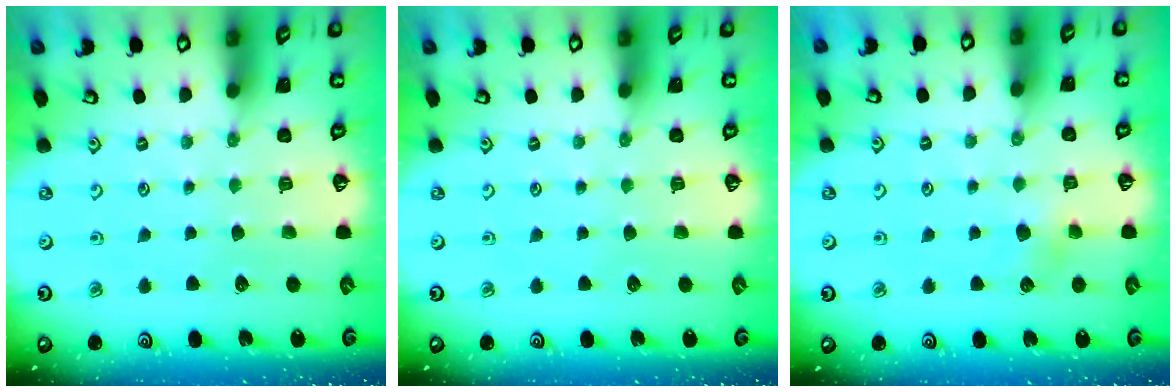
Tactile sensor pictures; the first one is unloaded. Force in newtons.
{"total": 0.0}
{"total": 4.5, "press": 4.5, "slide": 0.5}